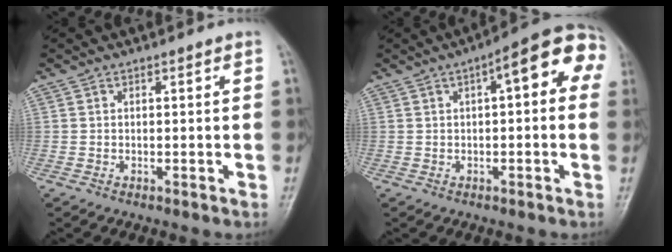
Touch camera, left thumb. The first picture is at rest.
{"total": 11.7, "force": [3.3, 4.2, 10.4], "torque": [-0.111, 0.033, 0.029]}